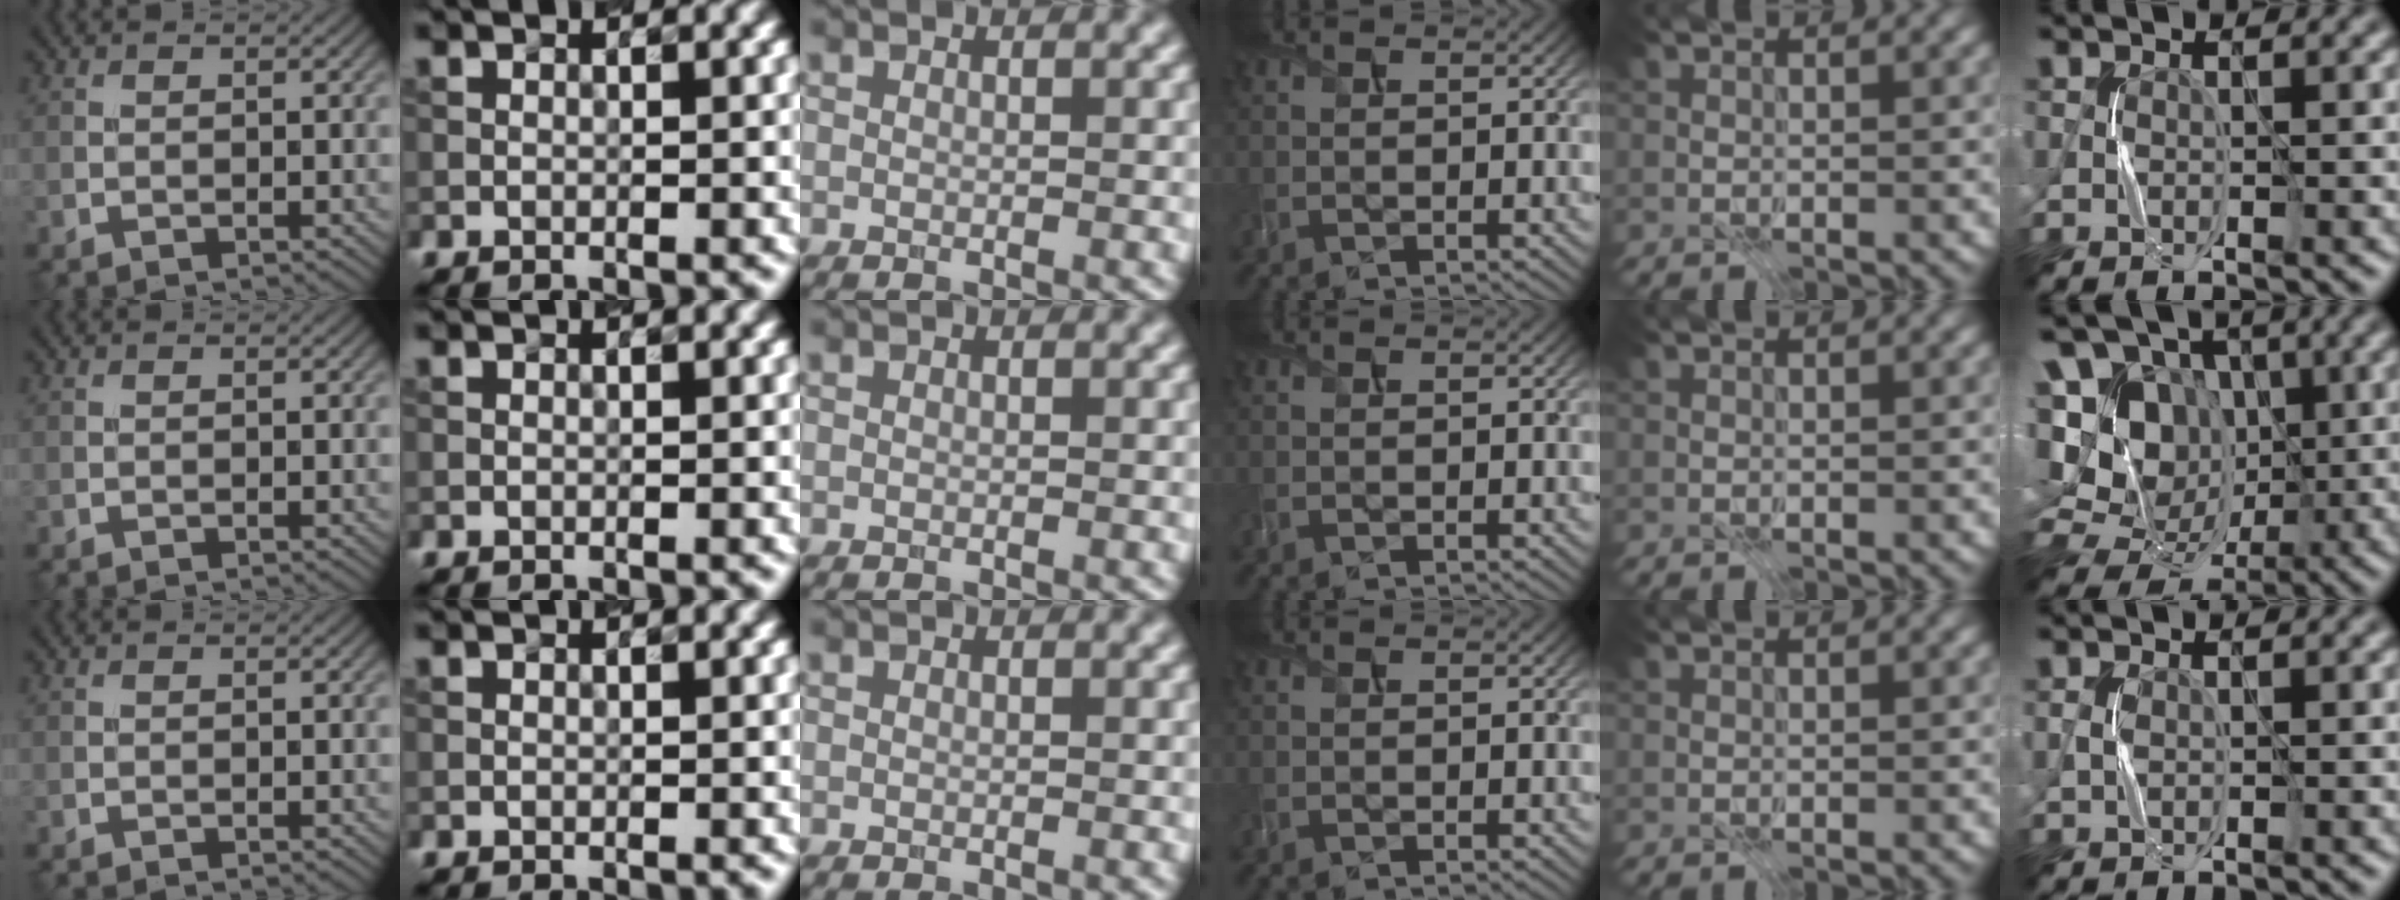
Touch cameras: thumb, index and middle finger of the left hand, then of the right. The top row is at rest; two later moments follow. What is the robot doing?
{"motion": "press", "object": "stapler"}